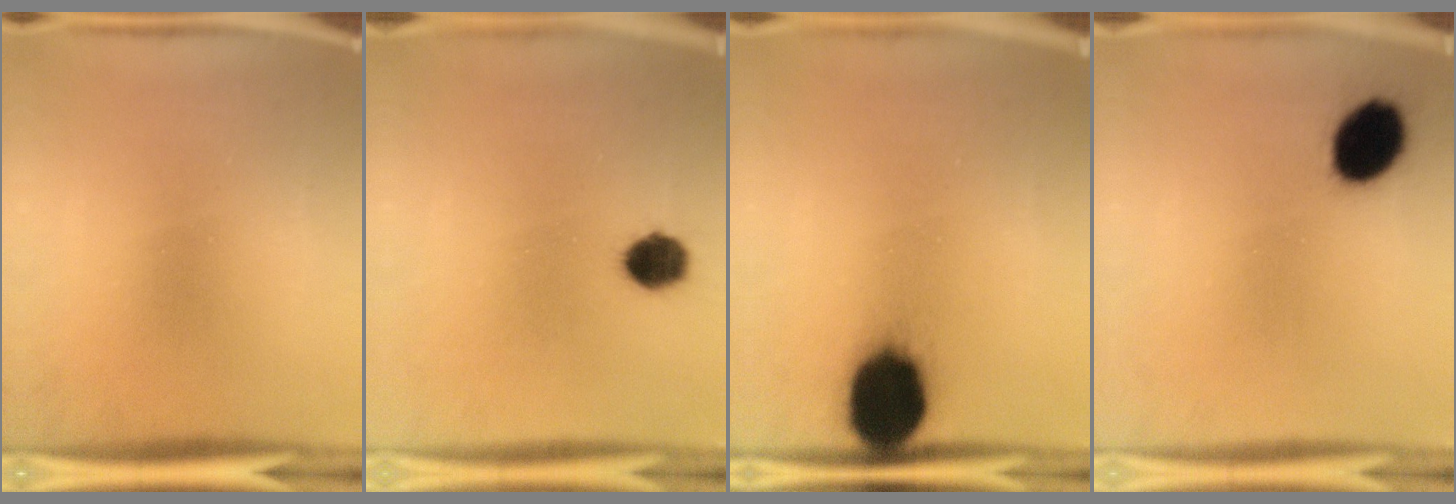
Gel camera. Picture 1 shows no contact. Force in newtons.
{"total": 6.5}
{"total": 17.2}
{"total": 11.8}